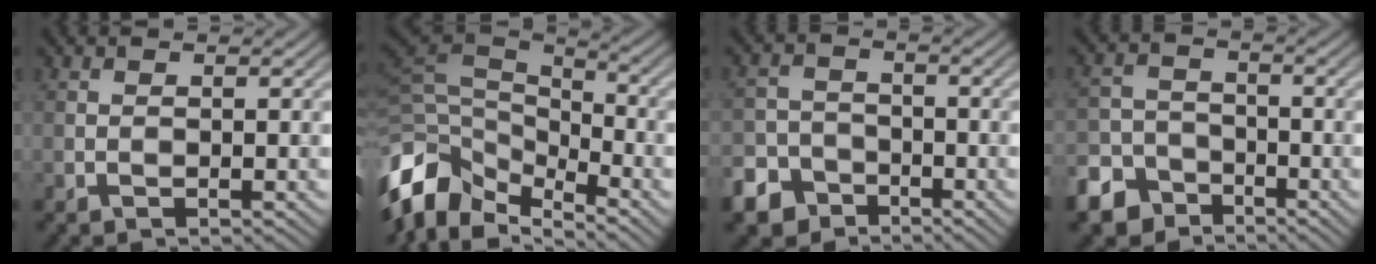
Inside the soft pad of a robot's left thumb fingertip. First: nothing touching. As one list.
[{"total": 11.5, "force": [-5.2, 7.0, 7.5], "torque": [-0.195, -0.010, -0.096]}, {"total": 6.0, "force": [-4.2, 4.0, 1.7], "torque": [-0.030, -0.008, -0.087]}, {"total": 6.9, "force": [-4.9, 4.5, 2.0], "torque": [-0.039, -0.012, -0.101]}]